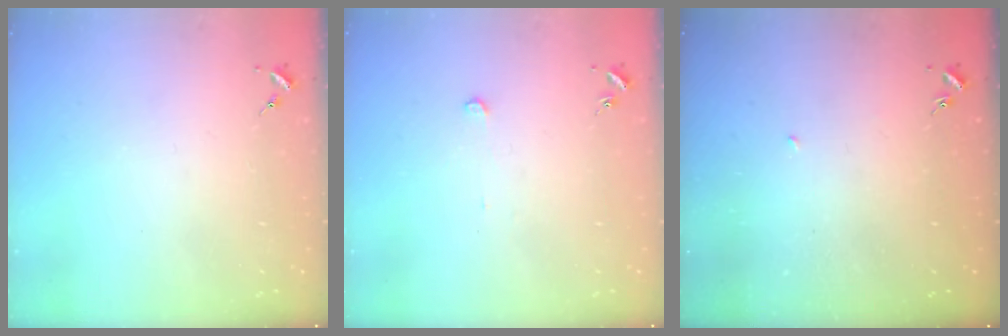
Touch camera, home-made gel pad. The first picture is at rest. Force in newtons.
{"total": 2.4, "press": 2.4, "slide": 0.2}
{"total": 2.3, "press": 2.3, "slide": 0.1}